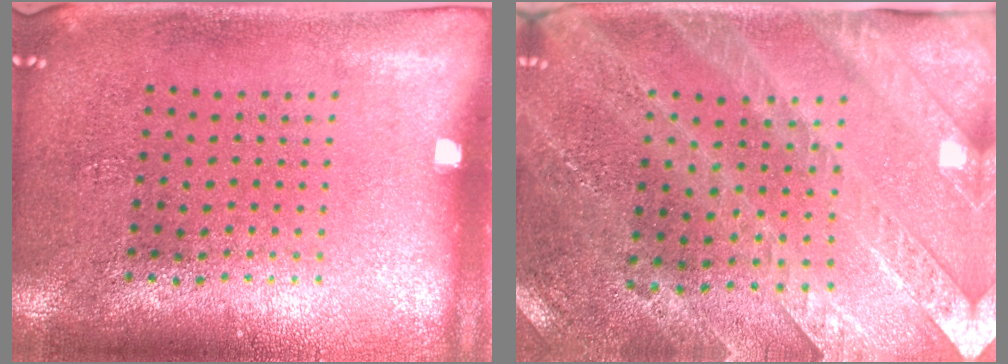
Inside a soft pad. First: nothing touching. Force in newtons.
{"total": 2.9, "press": 2.7, "slide": 1.1}